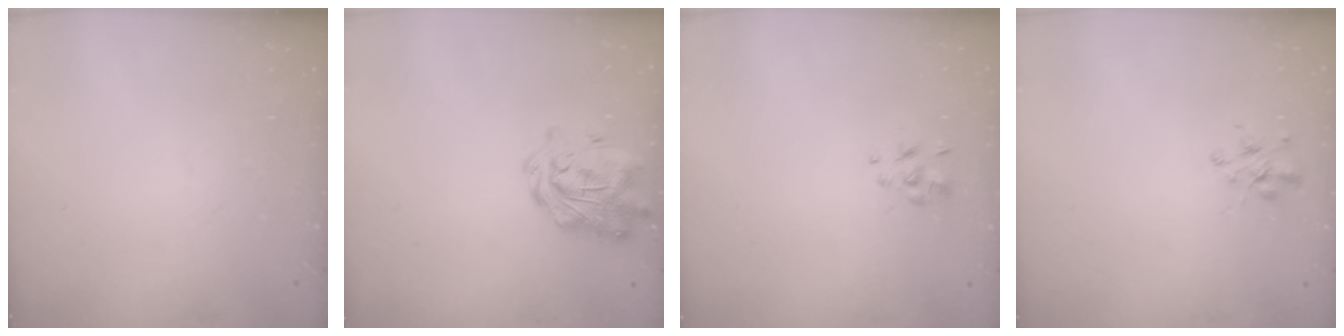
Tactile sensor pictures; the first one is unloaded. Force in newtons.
{"total": 2.9, "press": 2.6, "slide": 1.3}
{"total": 1.6, "press": 1.5, "slide": 0.6}
{"total": 2.5, "press": 2.5, "slide": 0.5}